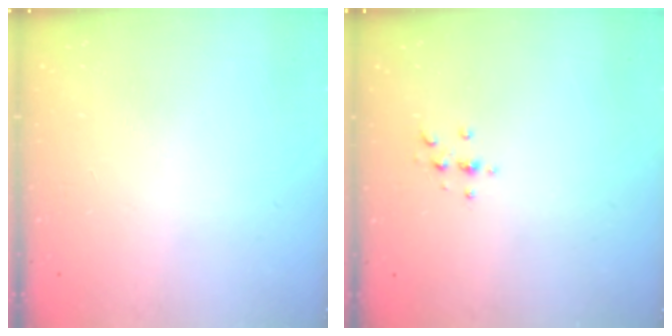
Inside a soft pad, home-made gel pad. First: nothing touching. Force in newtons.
{"total": 2.3, "press": 2.3, "slide": 0.2}